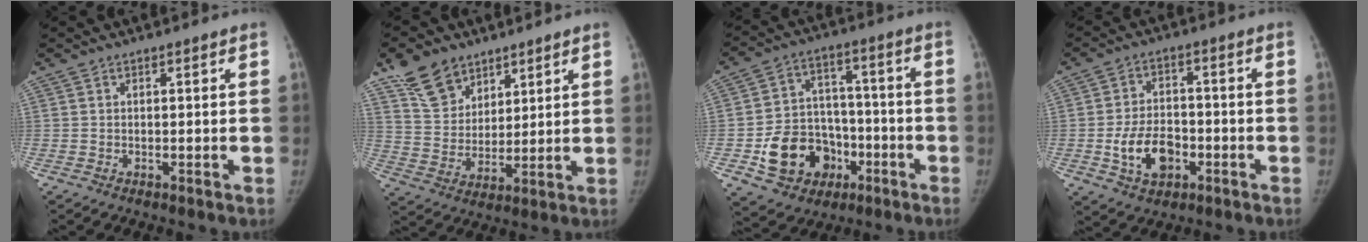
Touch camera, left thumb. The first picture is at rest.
{"total": 11.4, "force": [7.8, 7.4, 4.0], "torque": [-0.045, -0.037, 0.151]}
{"total": 15.9, "force": [-5.8, 12.7, 7.5], "torque": [-0.091, 0.046, -0.082]}
{"total": 9.8, "force": [-3.1, 6.6, 6.6], "torque": [-0.101, 0.019, -0.050]}